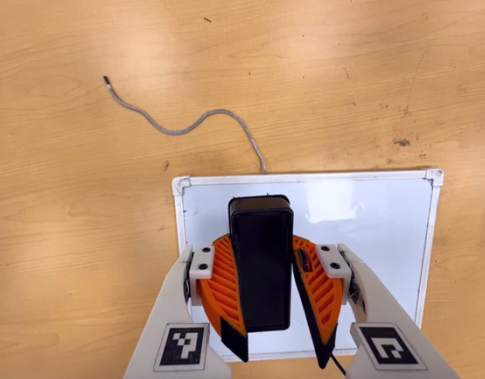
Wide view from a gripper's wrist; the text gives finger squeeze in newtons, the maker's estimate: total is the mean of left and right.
{"total": 9.3, "left": 9.3, "right": 9.3}